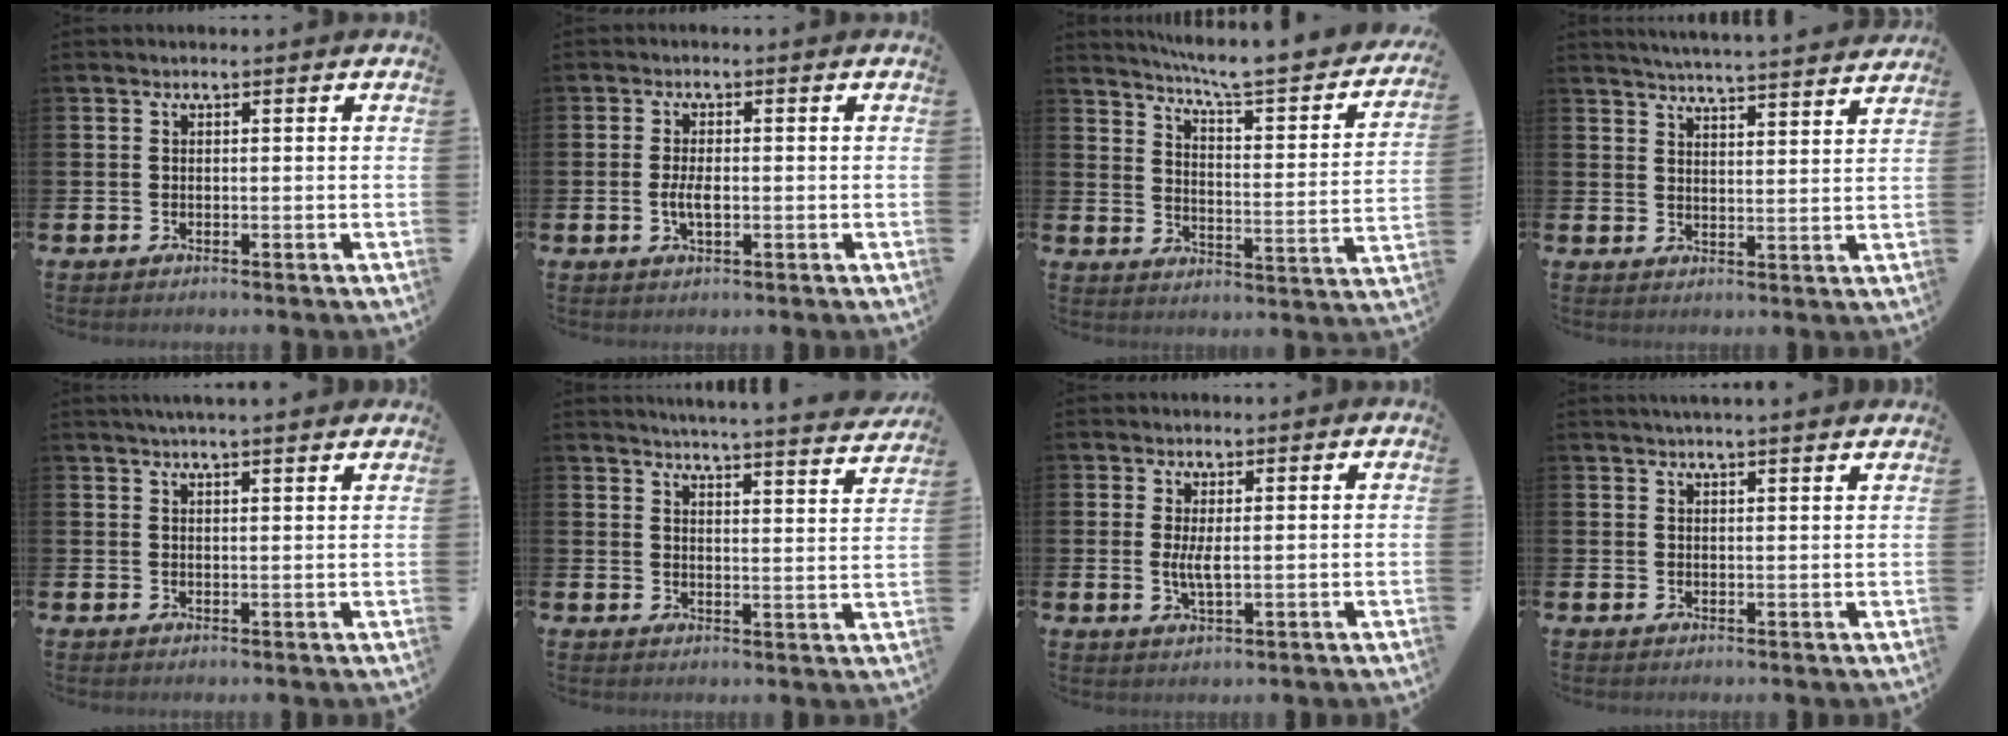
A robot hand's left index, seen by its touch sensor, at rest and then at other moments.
{"total": 2.9, "force": [-0.4, 1.3, 2.6], "torque": [-0.044, -0.001, -0.007]}
{"total": 6.5, "force": [5.8, 0.0, 3.0], "torque": [-0.066, -0.055, 0.087]}
{"total": 5.2, "force": [5.1, -0.7, 0.6], "torque": [-0.021, -0.037, 0.088]}
{"total": 3.0, "force": [2.9, -0.3, 0.8], "torque": [-0.009, -0.012, 0.050]}
{"total": 4.7, "force": [4.6, -0.7, 0.6], "torque": [-0.015, -0.043, 0.076]}
{"total": 2.7, "force": [0.5, 0.7, 2.5], "torque": [-0.046, -0.001, 0.008]}
{"total": 2.3, "force": [2.2, -0.3, 0.4], "torque": [-0.007, -0.009, 0.041]}